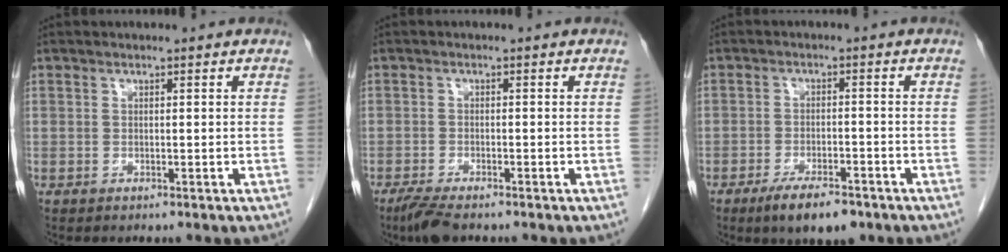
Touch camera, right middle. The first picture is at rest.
{"total": 3.7, "force": [-2.9, 0.7, 2.2], "torque": [-0.047, -0.010, -0.052]}
{"total": 6.8, "force": [-4.8, 2.1, 4.4], "torque": [-0.075, -0.007, -0.073]}